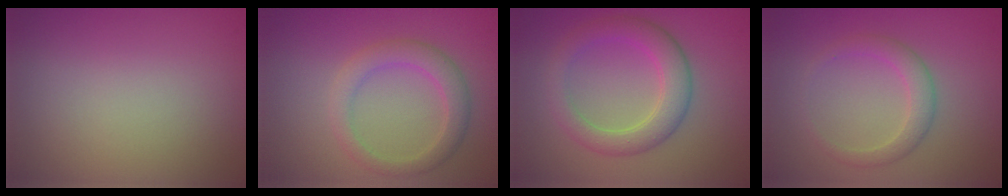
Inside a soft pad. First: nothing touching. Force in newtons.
{"total": 3.1, "press": 3.1, "slide": 0.1}
{"total": 5.3, "press": 5.3, "slide": 0.0}
{"total": 2.3, "press": 2.3, "slide": 0.1}